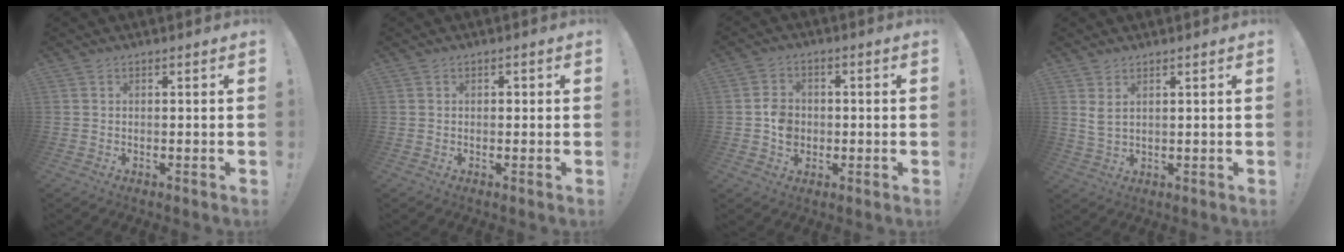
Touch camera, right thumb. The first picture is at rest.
{"total": 0.9, "force": [-0.2, 0.8, 0.2], "torque": [-0.004, 0.003, -0.006]}
{"total": 6.8, "force": [-1.2, 5.8, 3.2], "torque": [-0.041, 0.019, -0.014]}
{"total": 3.2, "force": [1.6, 1.3, 2.4], "torque": [-0.047, -0.004, 0.031]}